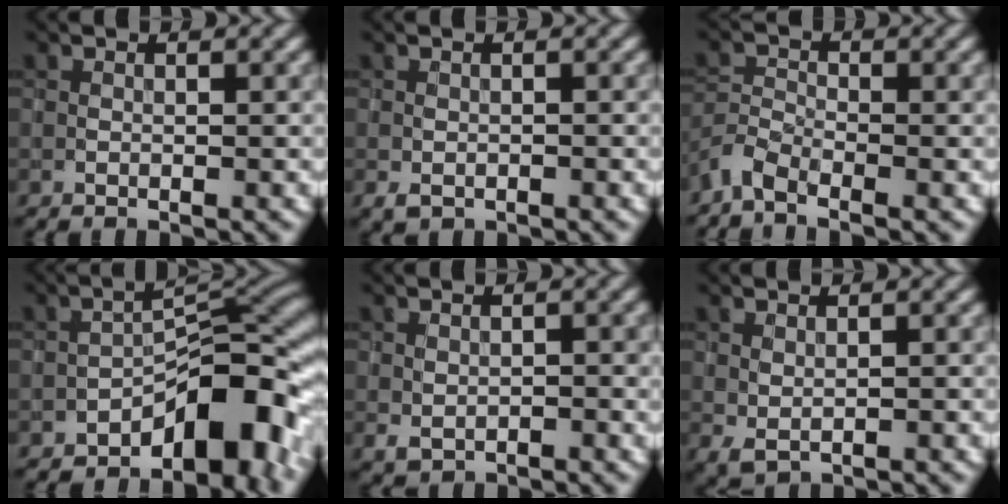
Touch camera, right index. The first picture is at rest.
{"total": 1.2, "force": [-0.6, 0.8, 0.6], "torque": [-0.010, -0.005, -0.009]}
{"total": 2.4, "force": [-2.0, 0.7, 1.1], "torque": [-0.027, 0.000, -0.053]}
{"total": 8.9, "force": [-5.0, 3.9, 6.3], "torque": [-0.056, 0.021, -0.087]}
{"total": 1.5, "force": [-0.4, 1.0, 1.0], "torque": [-0.016, -0.006, -0.002]}
{"total": 1.0, "force": [0.2, 0.6, 0.8], "torque": [-0.017, -0.006, 0.011]}